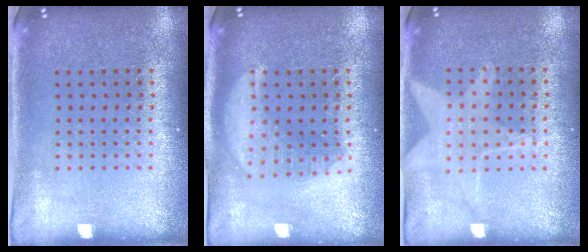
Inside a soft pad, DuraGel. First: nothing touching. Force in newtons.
{"total": 3.0, "press": 3.0, "slide": 0.4}
{"total": 1.1, "press": 1.0, "slide": 0.4}